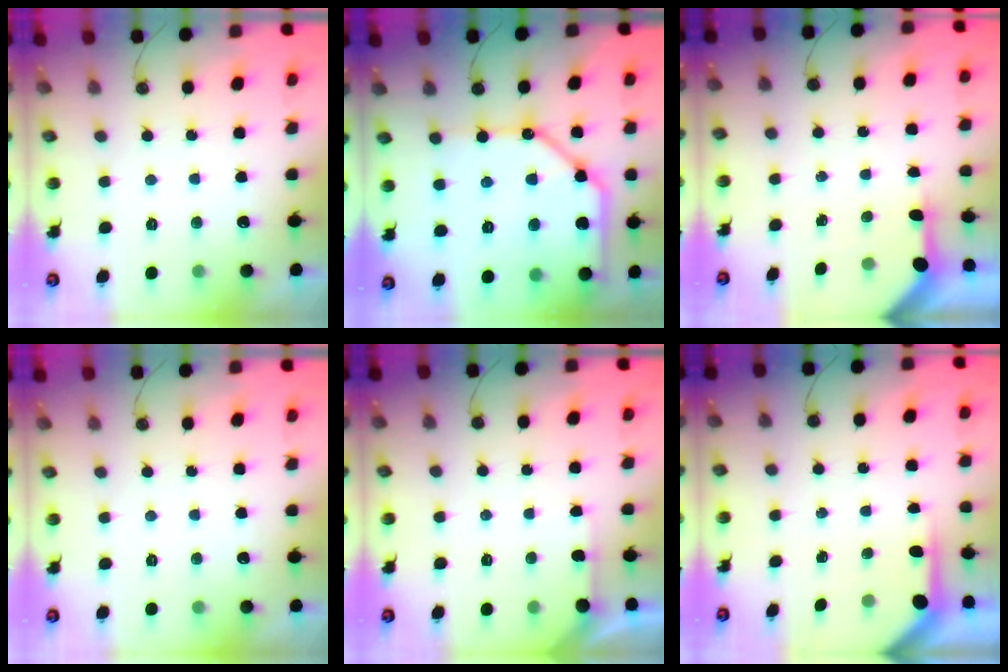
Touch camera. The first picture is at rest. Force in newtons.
{"total": 20.4, "press": 20.2, "slide": 2.5}
{"total": 3.1, "press": 3.1, "slide": 0.2}
{"total": 0.0}
{"total": 2.9, "press": 2.9, "slide": 0.3}
{"total": 3.7, "press": 3.7, "slide": 0.2}